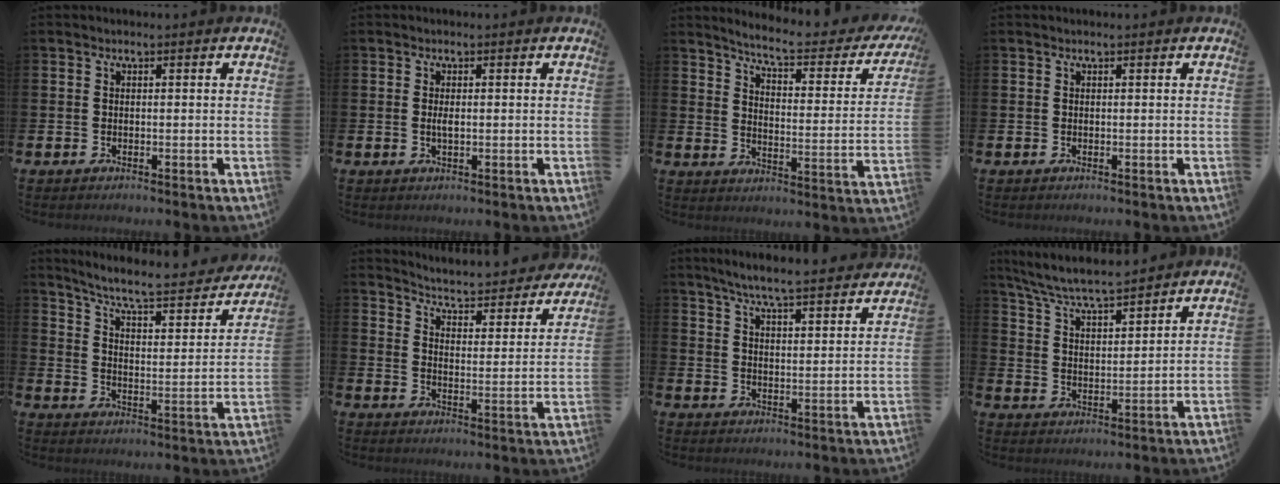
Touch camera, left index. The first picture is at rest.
{"total": 1.2, "force": [0.1, 0.4, 1.1], "torque": [-0.020, 0.001, -0.001]}
{"total": 6.1, "force": [5.4, 0.8, 2.7], "torque": [-0.071, -0.039, 0.083]}
{"total": 0.0}
{"total": 7.4, "force": [6.7, 1.0, 3.0], "torque": [-0.081, -0.049, 0.107]}
{"total": 4.8, "force": [4.7, 0.3, 0.9], "torque": [-0.036, -0.048, 0.072]}
{"total": 6.7, "force": [6.4, 0.0, 2.0], "torque": [-0.054, -0.041, 0.111]}
{"total": 6.7, "force": [6.5, 0.3, 1.8], "torque": [-0.064, -0.039, 0.113]}